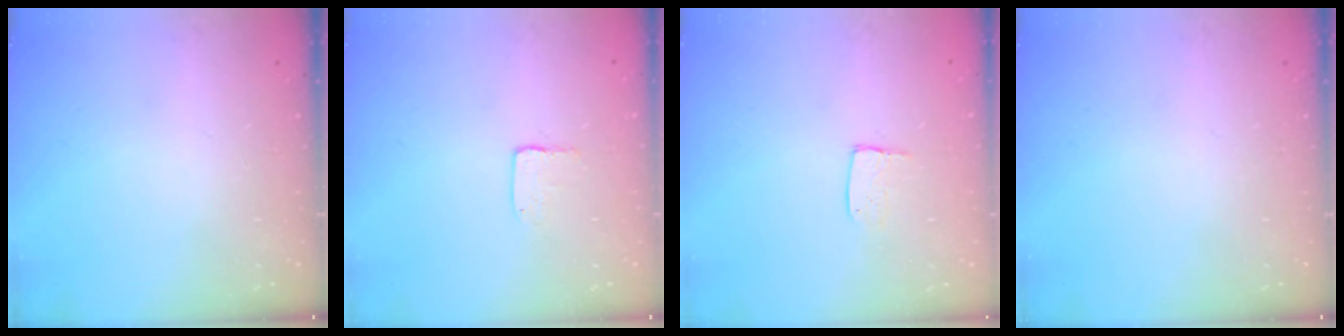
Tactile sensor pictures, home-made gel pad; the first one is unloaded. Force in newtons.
{"total": 3.2, "press": 3.2, "slide": 0.2}
{"total": 5.2, "press": 5.2, "slide": 0.4}
{"total": 0.0}